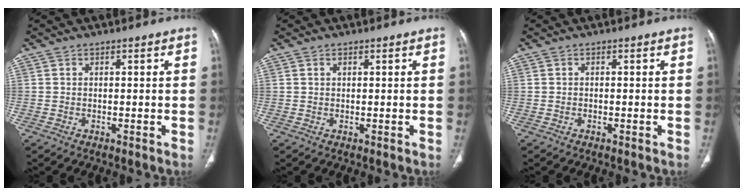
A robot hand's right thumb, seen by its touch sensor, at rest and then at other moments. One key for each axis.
{"total": 0.6, "fx": 0.3, "fy": 0.3, "fz": 0.3, "tx": -0.009, "ty": 0.002, "tz": 0.006}
{"total": 0.0}